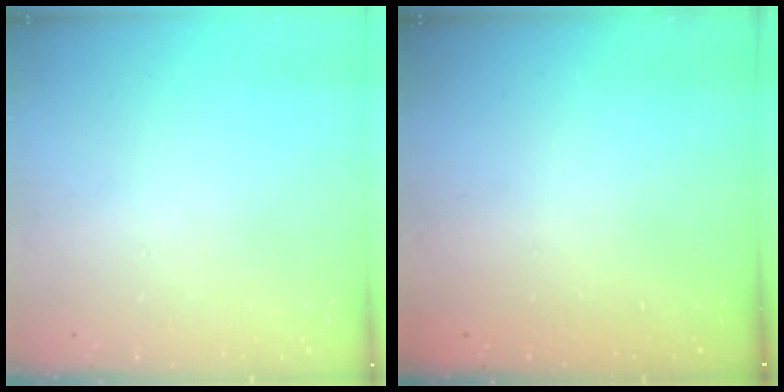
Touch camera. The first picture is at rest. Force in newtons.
{"total": 2.4, "press": 2.2, "slide": 0.8}